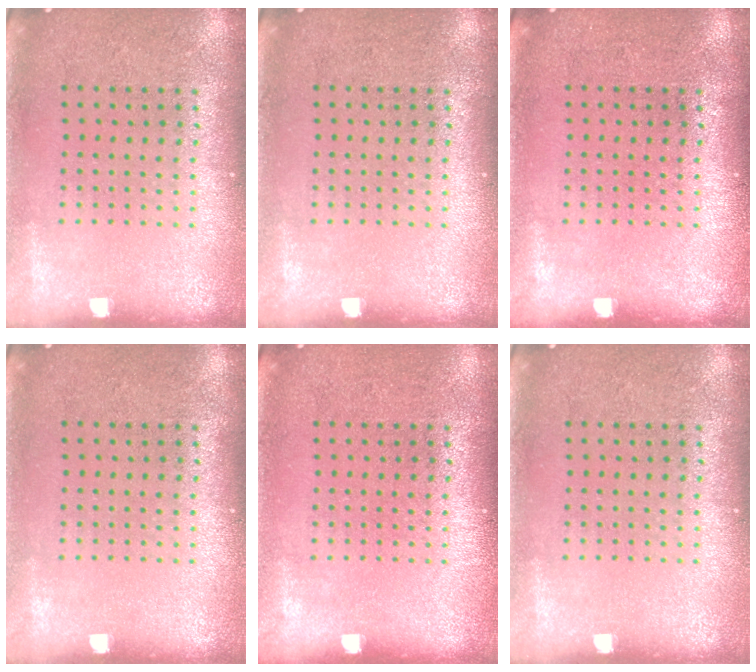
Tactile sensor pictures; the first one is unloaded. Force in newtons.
{"total": 0.0}
{"total": 0.0}
{"total": 0.0}
{"total": 0.0}
{"total": 0.0}